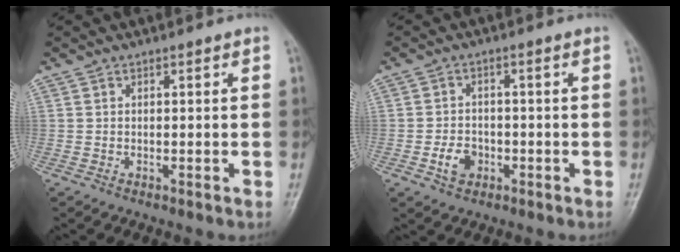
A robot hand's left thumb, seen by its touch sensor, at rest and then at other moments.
{"total": 4.1, "force": [-1.6, 3.1, 2.2], "torque": [-0.026, 0.012, -0.027]}